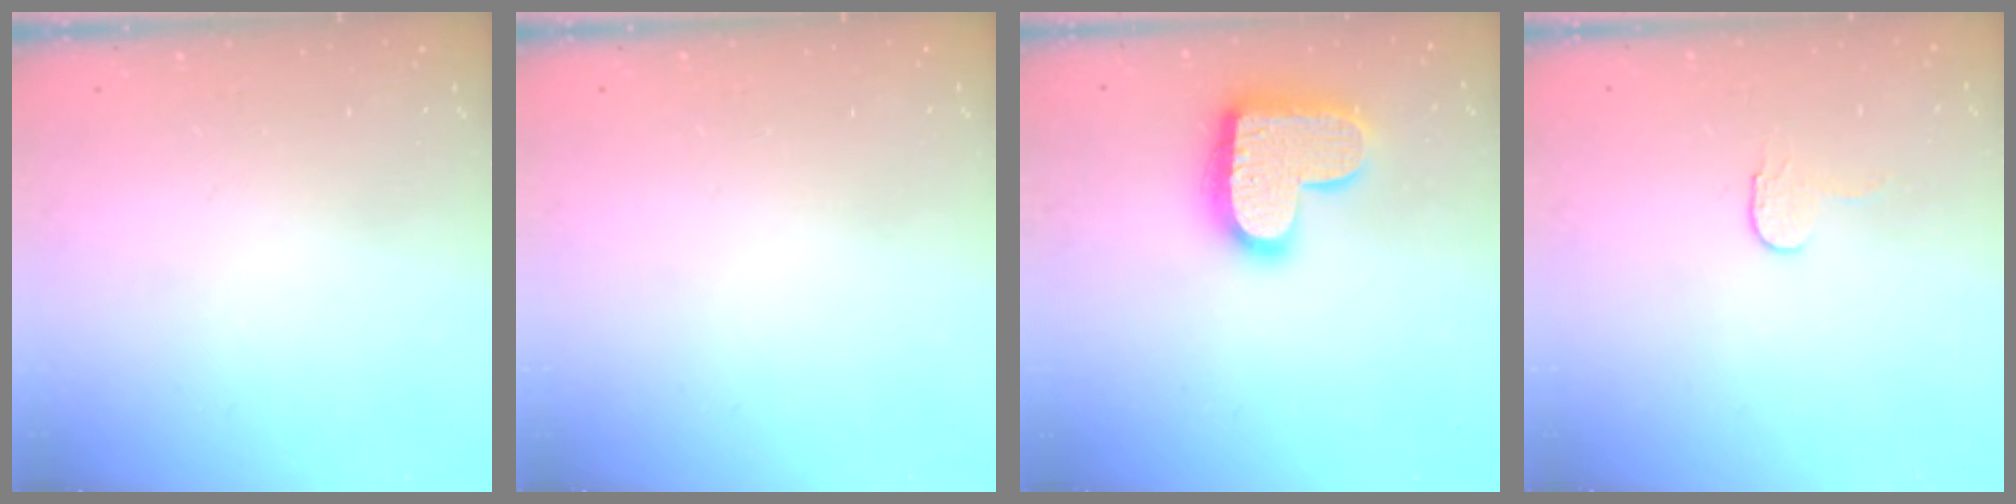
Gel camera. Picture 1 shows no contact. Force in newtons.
{"total": 0.0}
{"total": 16.3, "press": 16.3, "slide": 1.3}
{"total": 3.2, "press": 3.2, "slide": 0.3}